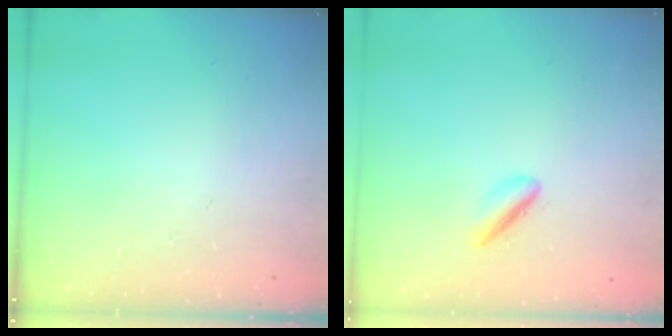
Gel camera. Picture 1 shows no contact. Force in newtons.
{"total": 2.1, "press": 2.0, "slide": 0.5}